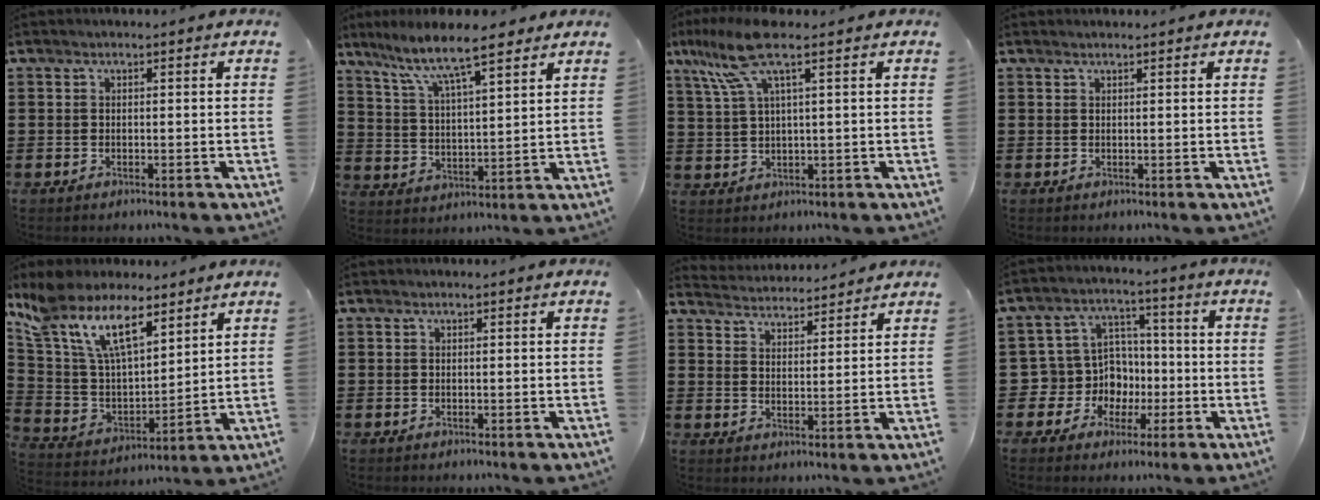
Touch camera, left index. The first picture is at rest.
{"total": 8.4, "force": [6.6, 1.5, 4.9], "torque": [-0.120, -0.026, 0.111]}
{"total": 8.6, "force": [4.6, 1.0, 7.1], "torque": [-0.171, -0.004, 0.077]}
{"total": 0.7, "force": [0.6, -0.1, 0.3], "torque": [-0.006, -0.002, 0.013]}
{"total": 12.6, "force": [8.4, 4.8, 8.1], "torque": [-0.188, -0.024, 0.155]}
{"total": 0.0}
{"total": 3.8, "force": [3.8, 0.1, -0.3], "torque": [-0.009, -0.020, 0.067]}
{"total": 8.6, "force": [-0.7, 8.2, 2.4], "torque": [-0.091, 0.000, -0.007]}